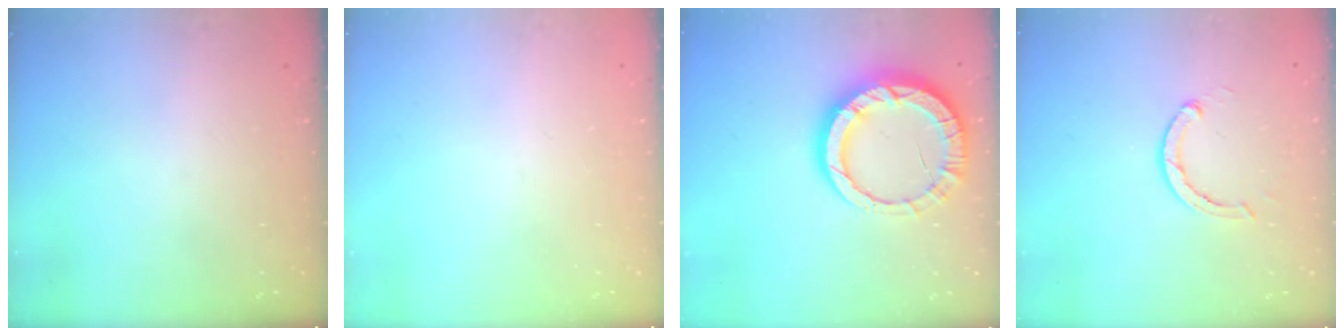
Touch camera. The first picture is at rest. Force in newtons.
{"total": 0.0}
{"total": 15.1, "press": 15.1, "slide": 1.4}
{"total": 2.9, "press": 2.9, "slide": 0.5}